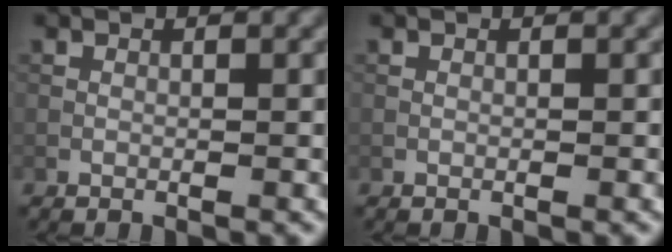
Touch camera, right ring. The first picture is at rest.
{"total": 0.0}